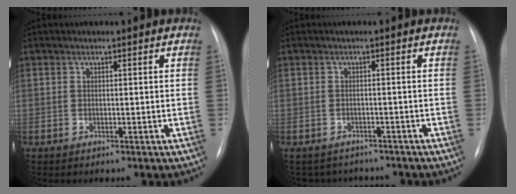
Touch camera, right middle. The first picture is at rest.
{"total": 5.3, "force": [-4.9, 2.1, 0.1], "torque": [0.003, 0.009, -0.060]}